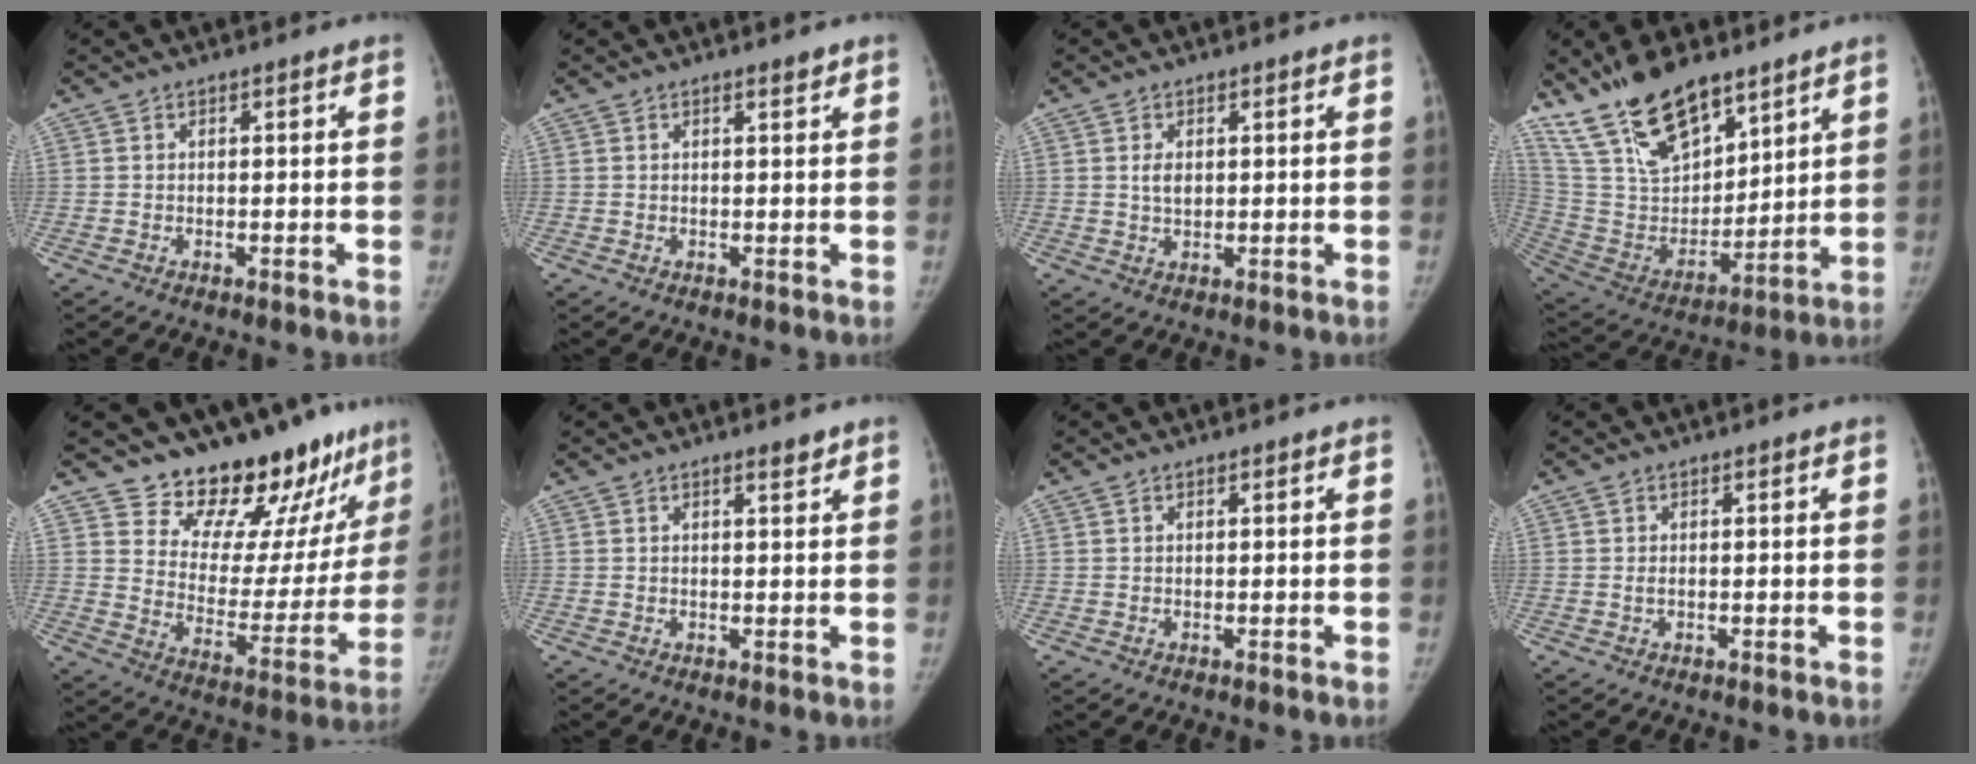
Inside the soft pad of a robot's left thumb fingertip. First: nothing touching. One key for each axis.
{"total": 0.9, "fx": 0.7, "fy": 0.2, "fz": 0.5, "tx": -0.003, "ty": -0.005, "tz": 0.010}
{"total": 2.7, "fx": 0.7, "fy": 1.8, "fz": 1.9, "tx": -0.028, "ty": -0.005, "tz": 0.014}
{"total": 20.9, "fx": 15.1, "fy": 9.1, "fz": 11.1, "tx": -0.166, "ty": -0.063, "tz": 0.288}
{"total": 18.9, "fx": 16.1, "fy": 6.8, "fz": 7.1, "tx": -0.036, "ty": -0.136, "tz": 0.227}
{"total": 1.2, "fx": 1.0, "fy": 0.4, "fz": 0.7, "tx": -0.002, "ty": -0.007, "tz": 0.014}
{"total": 0.0}
{"total": 0.6, "fx": 0.1, "fy": 0.4, "fz": 0.5, "tx": -0.014, "ty": -0.002, "tz": 0.000}